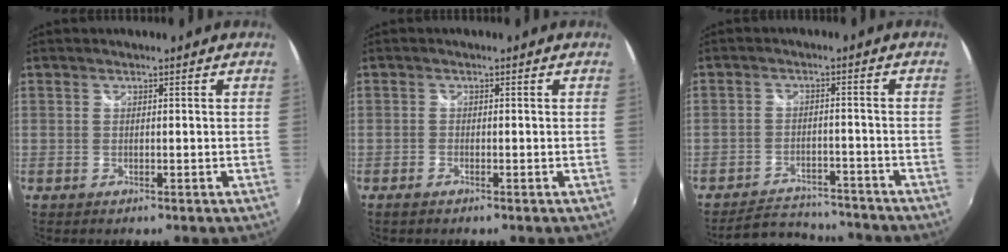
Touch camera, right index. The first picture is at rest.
{"total": 1.0, "force": [-0.8, 0.4, 0.4], "torque": [-0.012, -0.003, -0.020]}
{"total": 10.3, "force": [-9.5, 3.5, 1.9], "torque": [-0.060, 0.018, -0.132]}